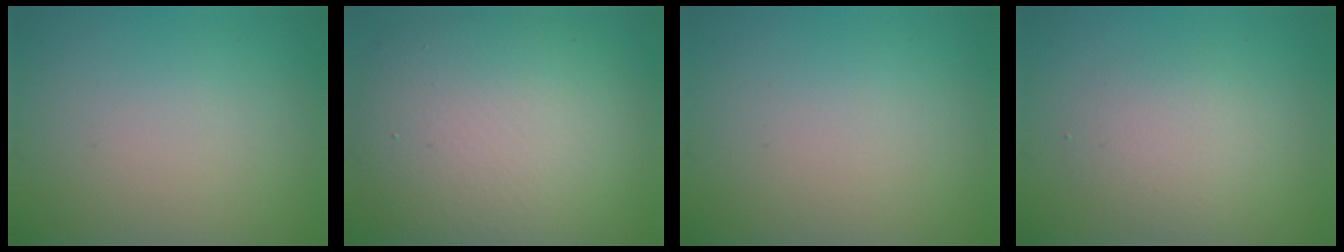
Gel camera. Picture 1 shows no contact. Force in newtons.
{"total": 11.5, "press": 11.5, "slide": 0.3}
{"total": 0.0}
{"total": 2.7, "press": 2.7, "slide": 0.2}